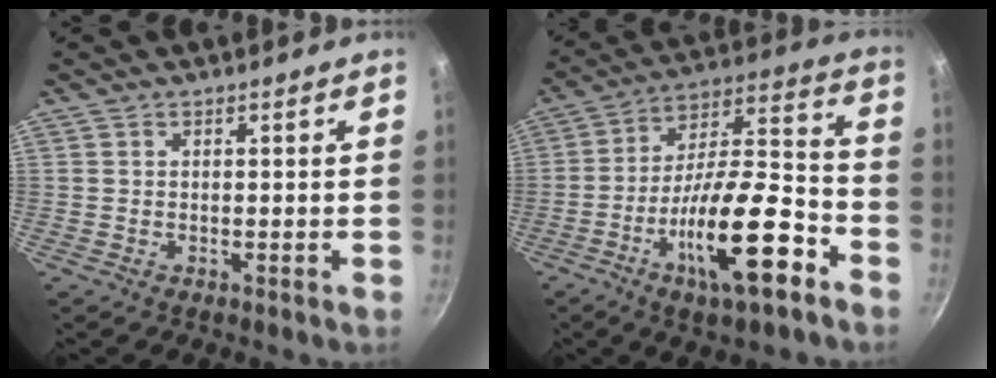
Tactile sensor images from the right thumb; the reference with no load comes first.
{"total": 20.5, "force": [-9.3, 6.6, 17.0], "torque": [-0.261, 0.052, -0.157]}